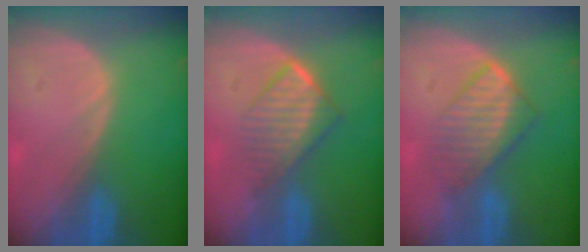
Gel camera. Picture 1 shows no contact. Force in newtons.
{"total": 6.7, "press": 5.8, "slide": 3.3}
{"total": 6.5, "press": 6.3, "slide": 1.7}